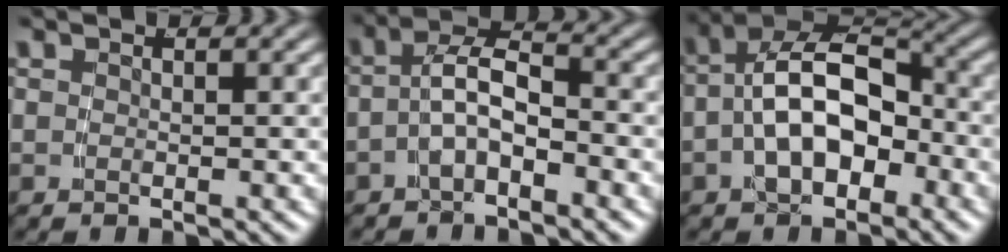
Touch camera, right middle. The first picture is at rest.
{"total": 3.8, "force": [-1.4, 1.8, 3.0], "torque": [-0.052, -0.002, -0.028]}
{"total": 8.1, "force": [-1.3, 5.3, 6.0], "torque": [-0.111, -0.011, -0.020]}